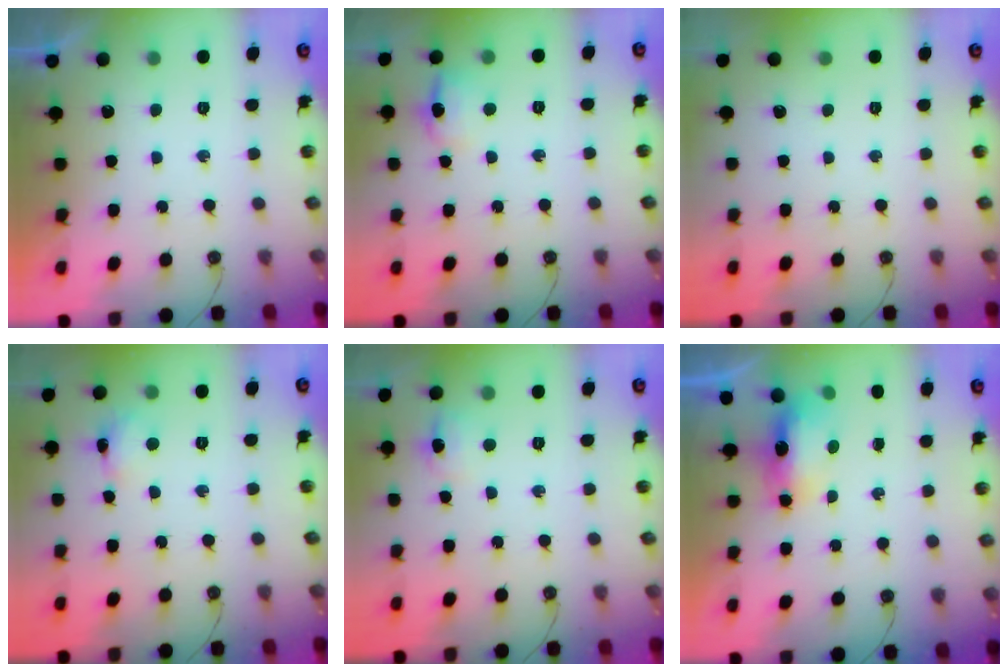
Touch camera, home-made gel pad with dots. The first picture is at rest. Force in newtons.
{"total": 8.5, "press": 8.4, "slide": 1.2}
{"total": 0.0}
{"total": 4.3, "press": 4.3, "slide": 0.1}
{"total": 6.1, "press": 6.1, "slide": 0.7}
{"total": 7.0, "press": 7.0, "slide": 0.5}